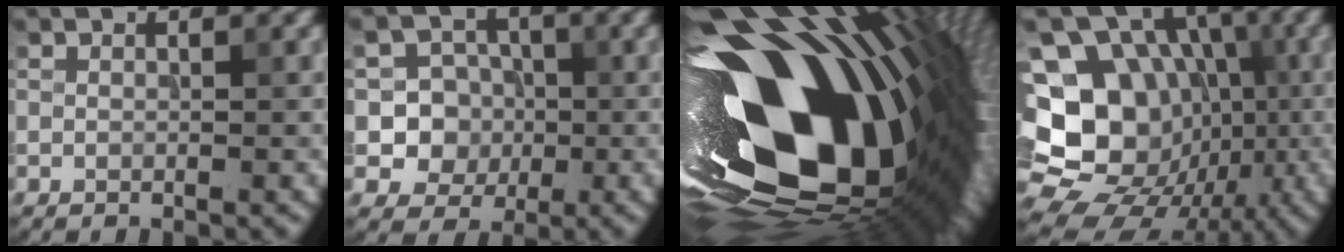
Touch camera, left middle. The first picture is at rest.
{"total": 6.3, "force": [-0.8, 5.9, 1.9], "torque": [-0.022, 0.020, -0.036]}
{"total": 20.7, "force": [-1.2, 11.2, 17.4], "torque": [-0.298, -0.068, -0.017]}
{"total": 18.1, "force": [-1.4, 14.9, 10.1], "torque": [-0.174, 0.019, -0.021]}